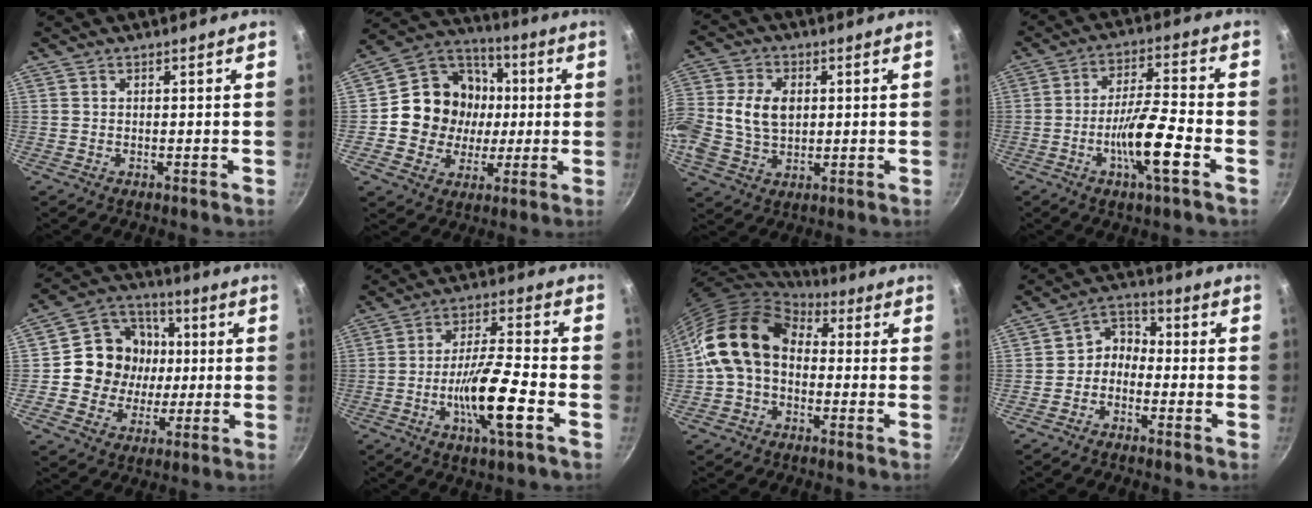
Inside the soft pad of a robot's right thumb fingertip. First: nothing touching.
{"total": 16.2, "force": [0.4, 14.9, 6.4], "torque": [-0.081, 0.023, 0.000]}
{"total": 15.4, "force": [1.3, 11.5, 10.1], "torque": [-0.223, 0.033, 0.019]}
{"total": 11.4, "force": [-4.3, 1.9, 10.4], "torque": [-0.183, 0.025, -0.080]}
{"total": 14.1, "force": [0.5, 13.0, 5.4], "torque": [-0.062, 0.022, 0.000]}
{"total": 12.8, "force": [-4.3, 2.2, 11.8], "torque": [-0.208, 0.022, -0.083]}
{"total": 13.1, "force": [1.2, 9.6, 8.9], "torque": [-0.132, 0.025, 0.003]}
{"total": 5.2, "force": [-1.9, 4.0, 2.7], "torque": [-0.024, 0.037, -0.050]}